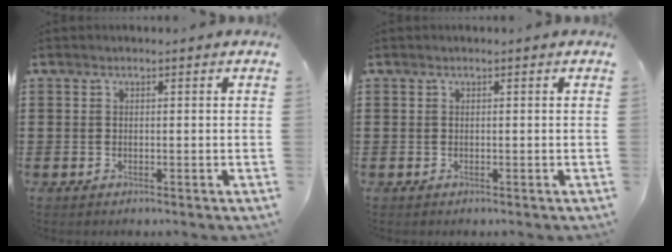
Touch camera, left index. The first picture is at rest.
{"total": 0.0}